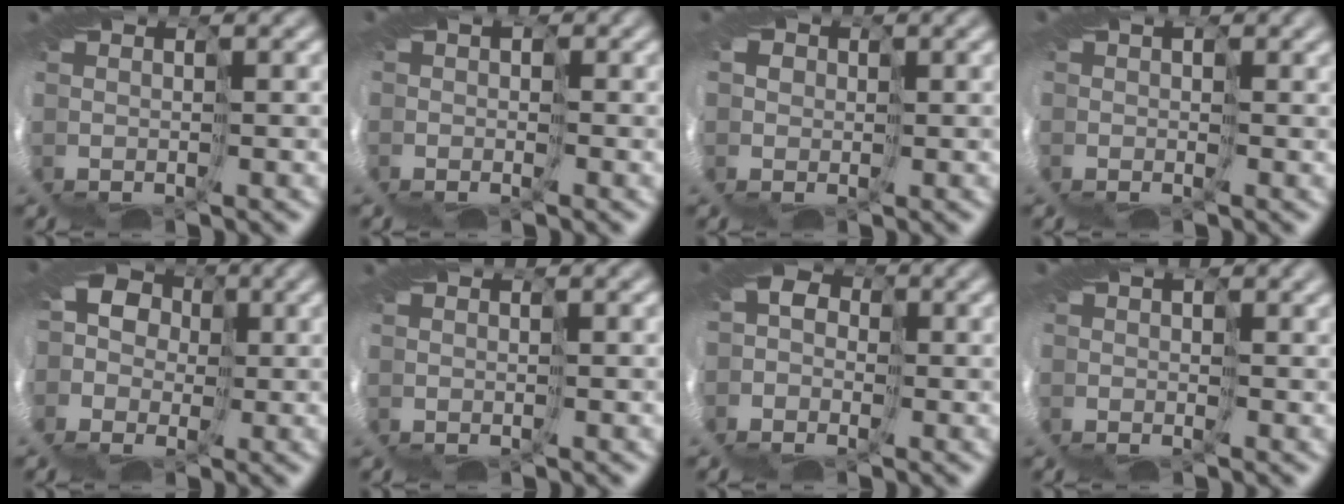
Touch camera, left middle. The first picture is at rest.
{"total": 2.6, "force": [-0.1, 2.3, 1.3], "torque": [-0.019, 0.004, -0.010]}
{"total": 4.9, "force": [0.2, 4.6, 1.8], "torque": [-0.034, 0.008, -0.032]}
{"total": 2.1, "force": [0.7, 1.6, 1.2], "torque": [-0.024, 0.009, 0.002]}
{"total": 8.1, "force": [-1.7, 7.7, 2.2], "torque": [-0.063, 0.001, -0.062]}
{"total": 0.0}
{"total": 4.4, "force": [-1.8, 3.8, 1.5], "torque": [-0.032, 0.005, -0.044]}
{"total": 2.0, "force": [0.6, 1.5, 1.1], "torque": [-0.023, 0.007, 0.003]}